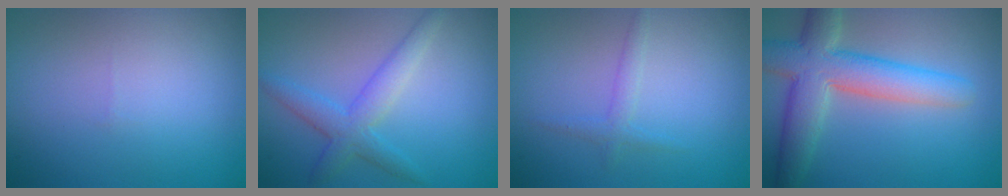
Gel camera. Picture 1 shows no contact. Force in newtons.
{"total": 3.4, "press": 3.4, "slide": 0.1}
{"total": 1.4, "press": 1.4, "slide": 0.1}
{"total": 7.0, "press": 7.0, "slide": 0.4}